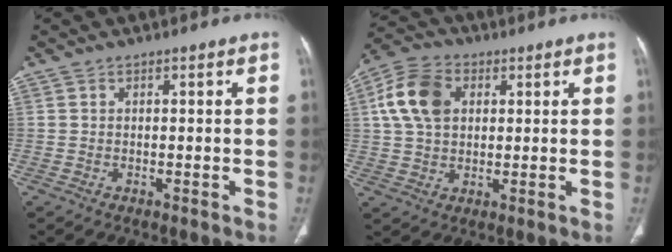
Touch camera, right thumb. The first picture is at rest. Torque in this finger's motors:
{"motor_torque": [-0.61, 0.76, 0.62, -0.61, 0.26]}